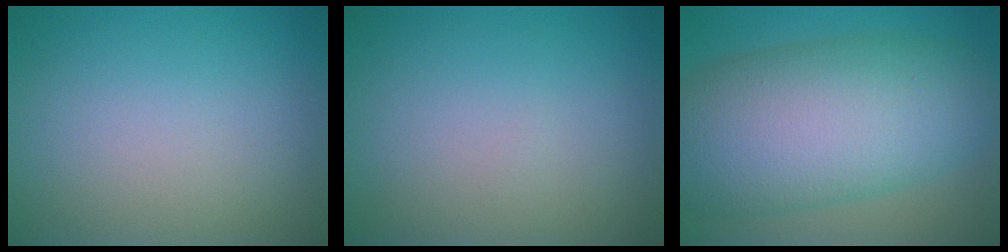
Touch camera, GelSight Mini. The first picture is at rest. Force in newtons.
{"total": 0.0}
{"total": 12.7, "press": 12.7, "slide": 0.3}